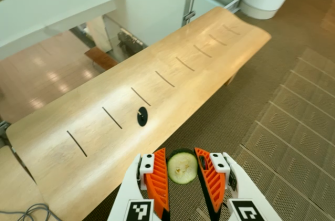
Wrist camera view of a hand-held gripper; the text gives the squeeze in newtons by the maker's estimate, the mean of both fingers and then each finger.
{"total": 8.4, "left": 8.5, "right": 8.3}